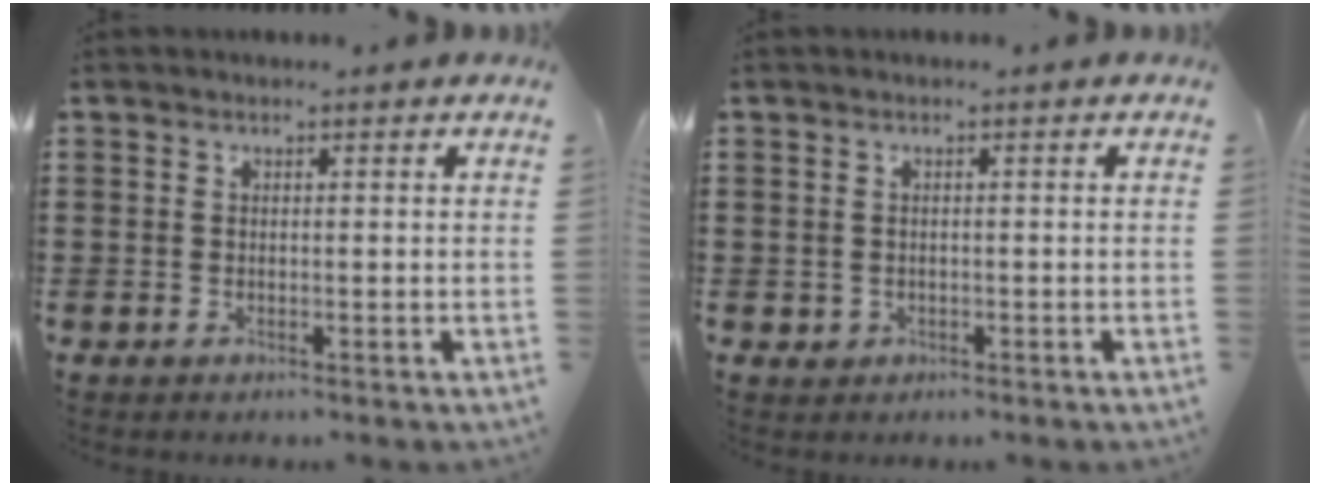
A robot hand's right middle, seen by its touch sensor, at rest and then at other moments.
{"total": 0.7, "force": [-0.1, 0.7, 0.2], "torque": [-0.008, 0.003, -0.002]}